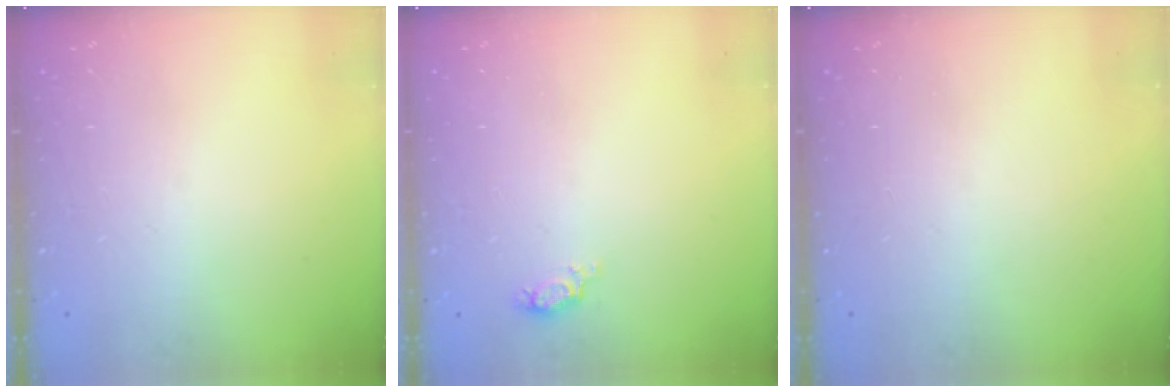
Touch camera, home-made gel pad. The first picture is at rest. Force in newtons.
{"total": 5.2, "press": 4.9, "slide": 1.7}
{"total": 0.0}